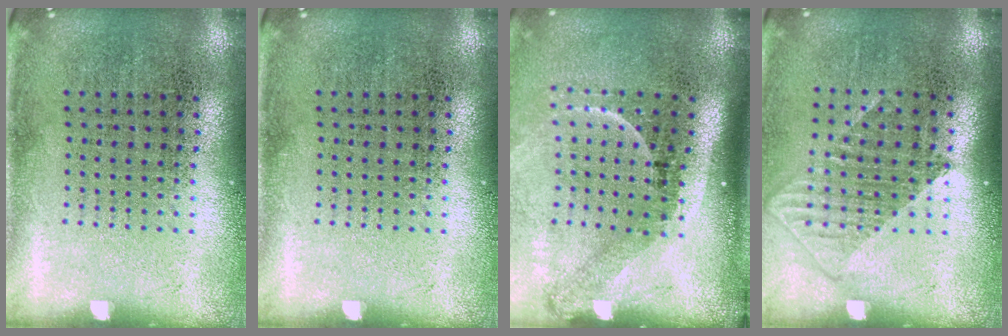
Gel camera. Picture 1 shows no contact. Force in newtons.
{"total": 0.0}
{"total": 2.2, "press": 1.5, "slide": 1.7}
{"total": 1.3, "press": 1.0, "slide": 0.7}